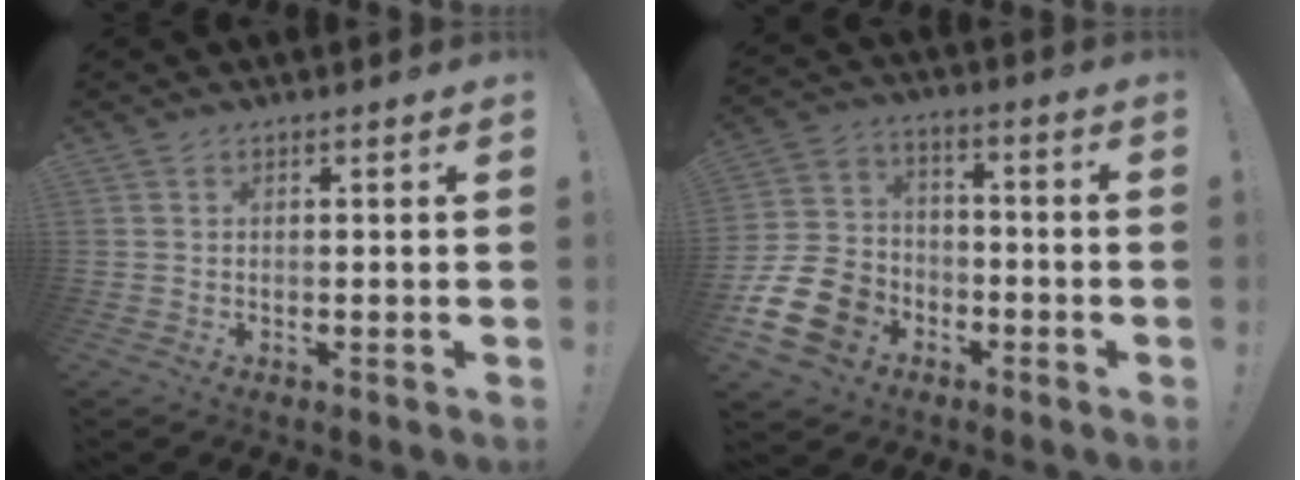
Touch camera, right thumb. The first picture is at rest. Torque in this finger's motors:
{"motor_torque": [1.22, 1.12, 0.68, -0.88, 0.41]}